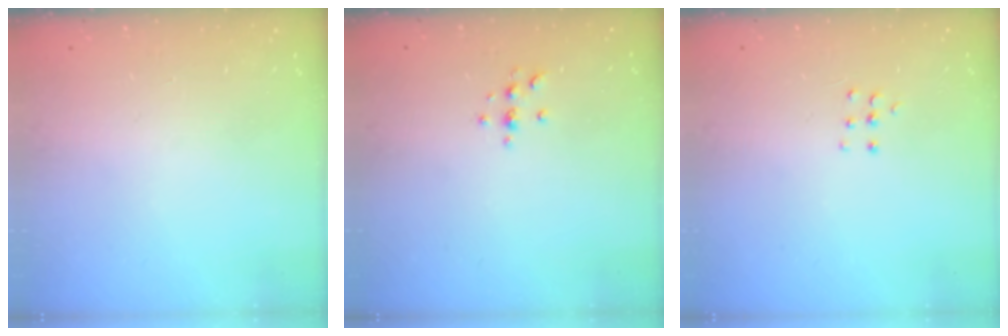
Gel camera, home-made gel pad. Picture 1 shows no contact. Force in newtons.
{"total": 3.4, "press": 3.4, "slide": 0.4}
{"total": 3.8, "press": 3.8, "slide": 0.4}